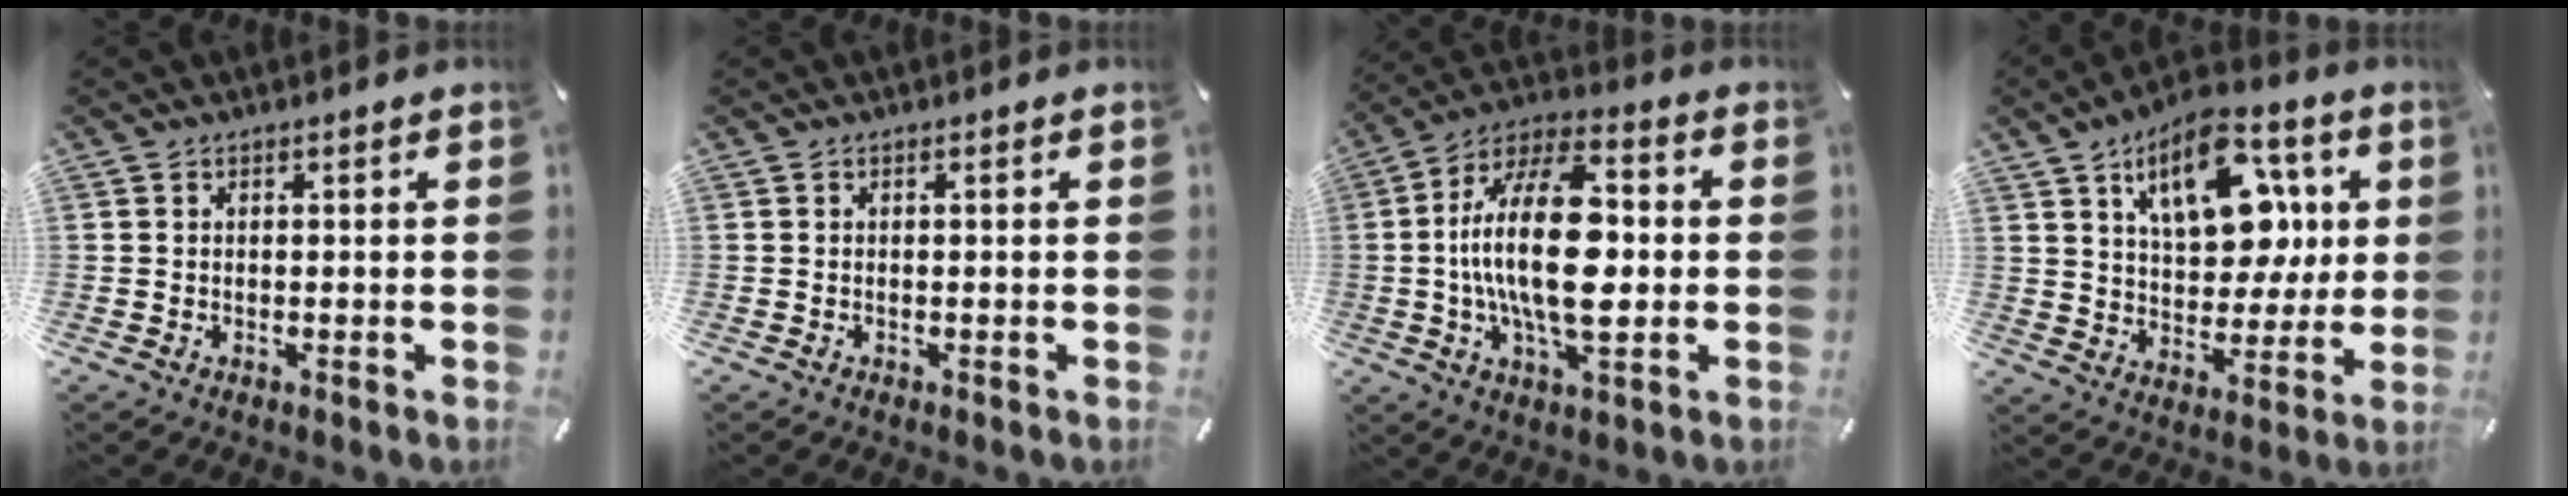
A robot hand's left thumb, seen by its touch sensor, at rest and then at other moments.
{"total": 0.5, "force": [-0.2, 0.1, 0.5], "torque": [-0.009, -0.002, -0.003]}
{"total": 21.6, "force": [-0.9, 9.9, 19.1], "torque": [-0.375, -0.005, -0.019]}
{"total": 17.7, "force": [7.3, 10.8, 12.0], "torque": [-0.176, -0.017, 0.126]}